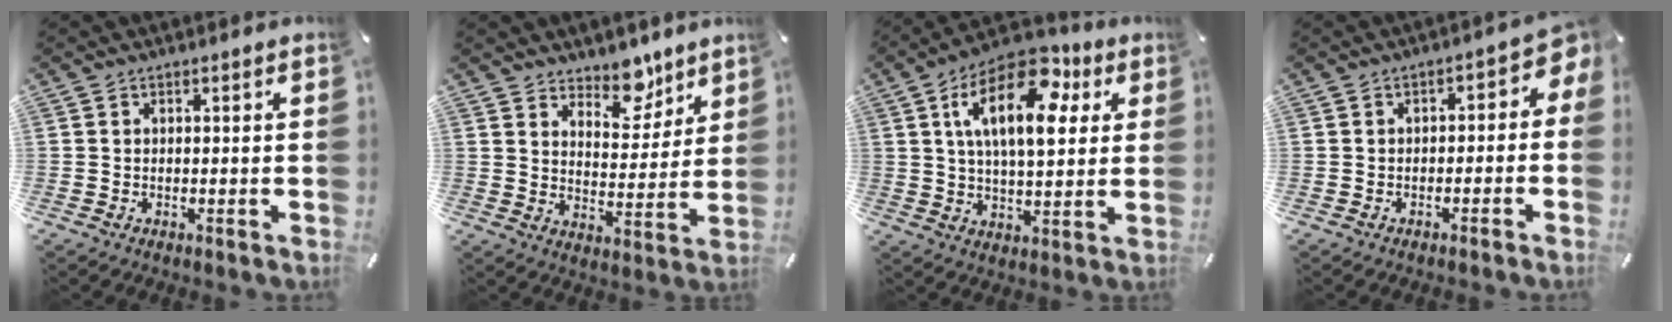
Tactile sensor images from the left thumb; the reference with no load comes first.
{"total": 9.0, "force": [7.6, 4.6, 1.5], "torque": [0.000, -0.067, 0.137]}
{"total": 18.6, "force": [7.2, 9.1, 14.5], "torque": [-0.241, -0.018, 0.112]}
{"total": 3.7, "force": [-1.0, 2.5, 2.6], "torque": [-0.037, 0.001, -0.027]}